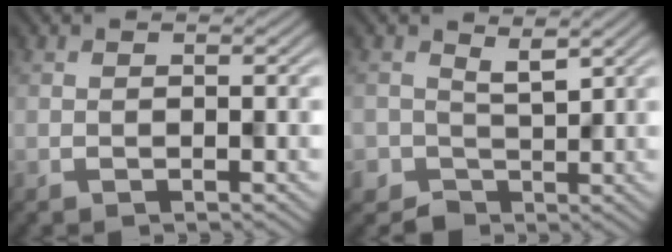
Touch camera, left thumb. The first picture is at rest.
{"total": 2.0, "force": [0.7, 1.9, 0.1], "torque": [-0.001, -0.010, 0.013]}